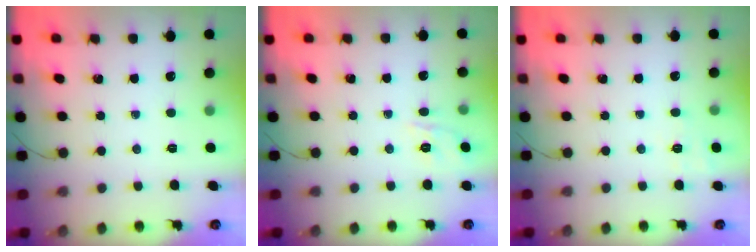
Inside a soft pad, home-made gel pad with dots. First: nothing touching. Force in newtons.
{"total": 5.5, "press": 5.2, "slide": 1.6}
{"total": 8.2, "press": 8.0, "slide": 2.0}